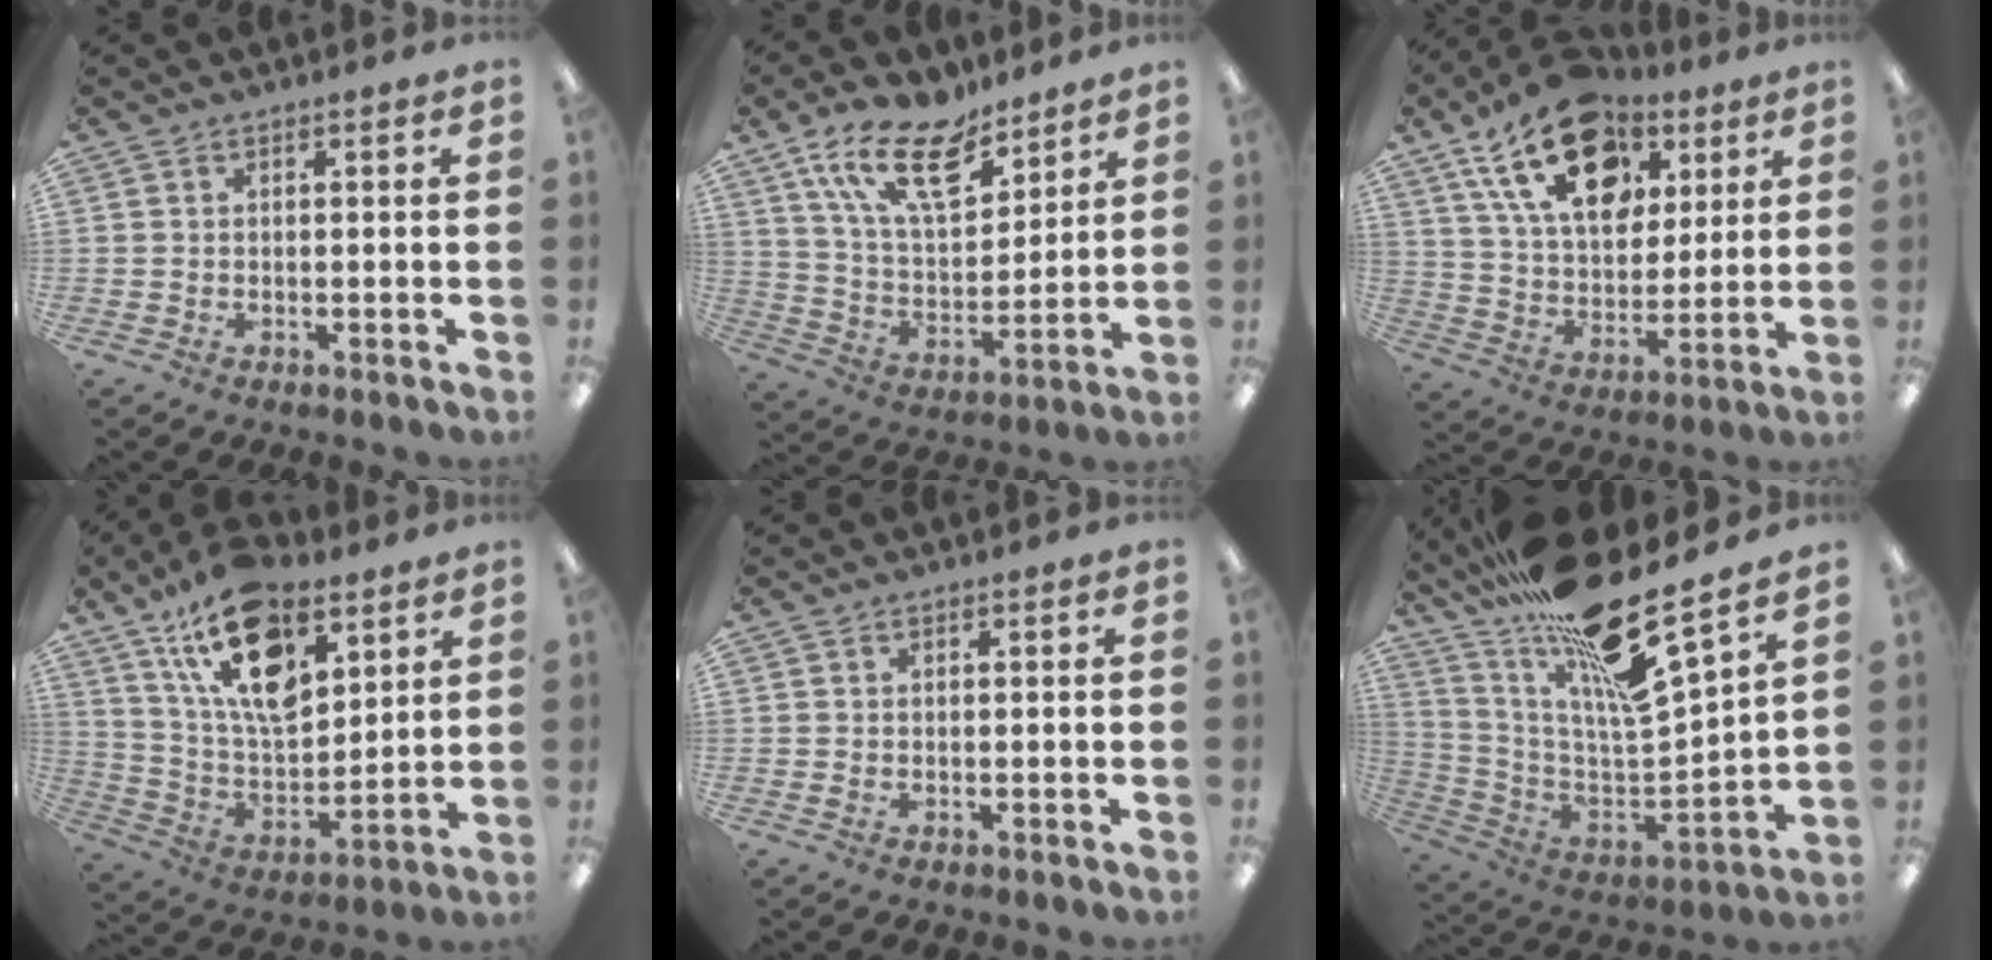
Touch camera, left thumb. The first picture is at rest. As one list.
[{"total": 17.7, "force": [11.6, 8.2, 10.5], "torque": [-0.189, -0.049, 0.209]}, {"total": 21.0, "force": [11.5, 12.7, 12.3], "torque": [-0.201, -0.043, 0.205]}, {"total": 20.2, "force": [11.5, 10.3, 13.1], "torque": [-0.231, -0.049, 0.202]}, {"total": 0.7, "force": [0.1, 0.4, 0.6], "torque": [-0.004, -0.002, -0.001]}, {"total": 22.3, "force": [16.7, 3.8, 14.3], "torque": [-0.250, -0.116, 0.271]}]